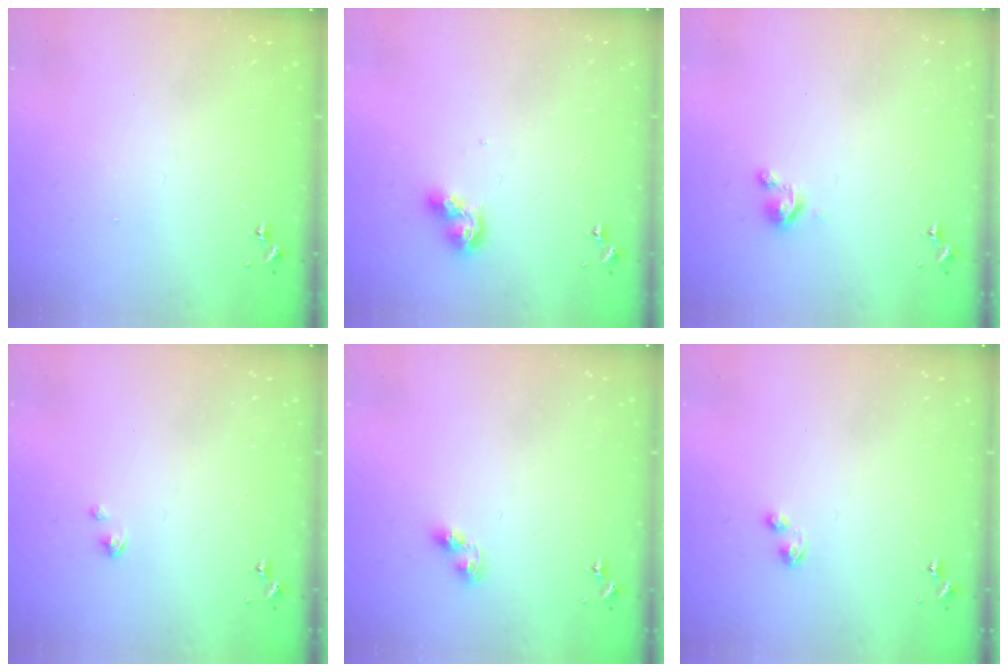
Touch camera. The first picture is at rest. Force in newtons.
{"total": 7.8, "press": 7.7, "slide": 0.7}
{"total": 2.8, "press": 2.8, "slide": 0.3}
{"total": 1.9, "press": 1.9, "slide": 0.2}
{"total": 3.6, "press": 3.6, "slide": 0.4}
{"total": 2.9, "press": 2.9, "slide": 0.5}